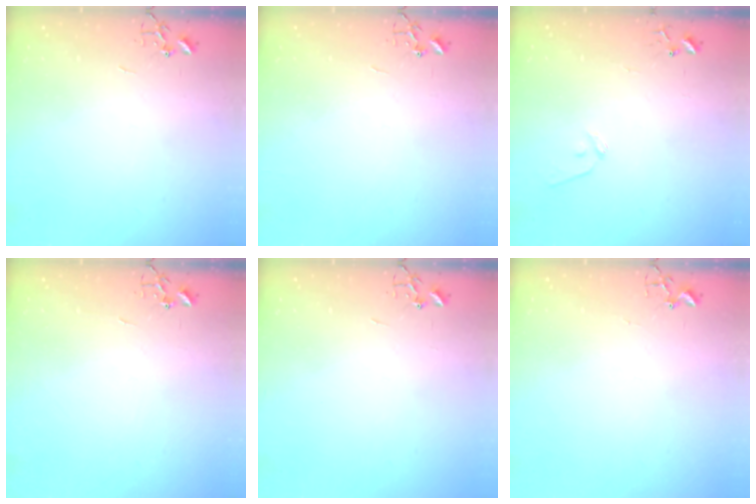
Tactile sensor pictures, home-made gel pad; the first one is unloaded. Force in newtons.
{"total": 0.0}
{"total": 8.1, "press": 8.0, "slide": 0.8}
{"total": 0.0}
{"total": 0.0}
{"total": 1.8, "press": 1.8, "slide": 0.2}